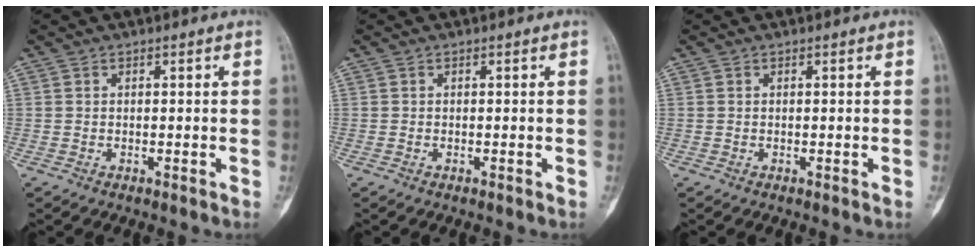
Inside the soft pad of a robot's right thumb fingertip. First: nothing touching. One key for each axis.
{"total": 0.0}
{"total": 0.0}